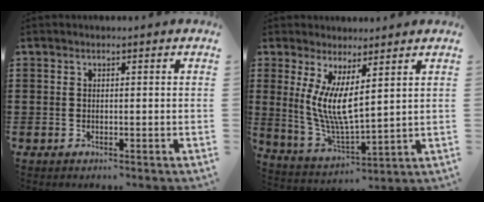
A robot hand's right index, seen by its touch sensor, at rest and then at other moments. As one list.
[{"total": 7.4, "force": [2.6, 1.8, 6.7], "torque": [-0.158, -0.026, 0.043]}]